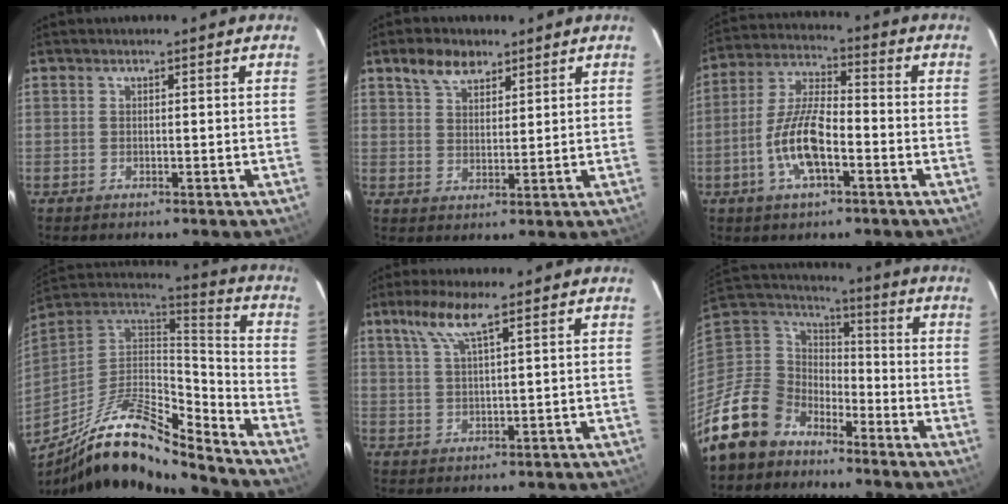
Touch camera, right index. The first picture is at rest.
{"total": 5.9, "force": [4.1, 3.2, 2.8], "torque": [-0.049, 0.014, 0.074]}
{"total": 11.3, "force": [-4.1, 4.0, 9.8], "torque": [-0.206, 0.003, -0.079]}
{"total": 19.4, "force": [-13.8, 4.3, 12.8], "torque": [-0.245, -0.018, -0.260]}
{"total": 5.7, "force": [3.6, 0.4, 4.3], "torque": [-0.088, 0.008, 0.073]}
{"total": 14.3, "force": [-10.4, 9.3, 3.4], "torque": [-0.108, 0.029, -0.193]}